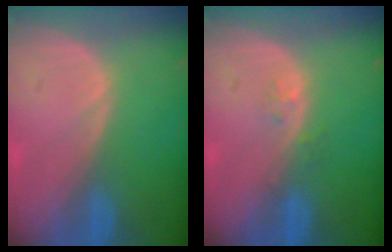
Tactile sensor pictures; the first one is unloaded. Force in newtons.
{"total": 1.2, "press": 1.2, "slide": 0.1}